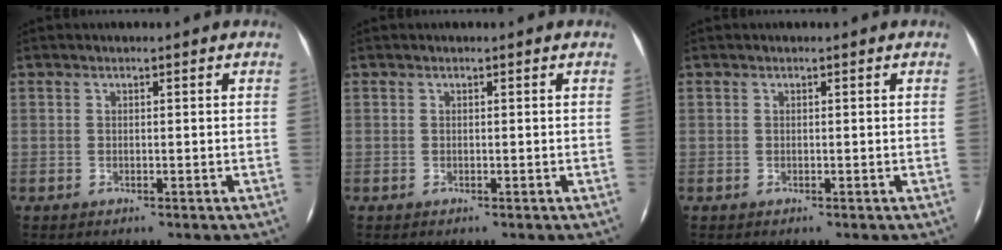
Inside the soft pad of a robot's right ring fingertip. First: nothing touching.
{"total": 0.0}
{"total": 0.0}